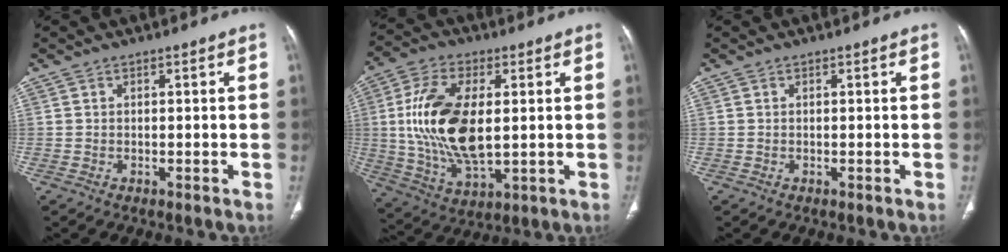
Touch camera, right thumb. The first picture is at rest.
{"total": 17.0, "force": [1.4, 8.6, 14.6], "torque": [-0.287, -0.012, 0.032]}
{"total": 0.0}